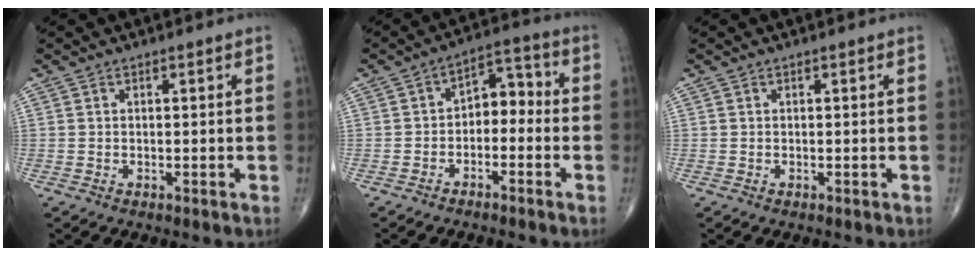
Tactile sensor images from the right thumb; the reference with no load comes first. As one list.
[{"total": 6.8, "force": [-1.6, 4.4, 4.9], "torque": [-0.046, 0.045, -0.040]}, {"total": 0.0}]